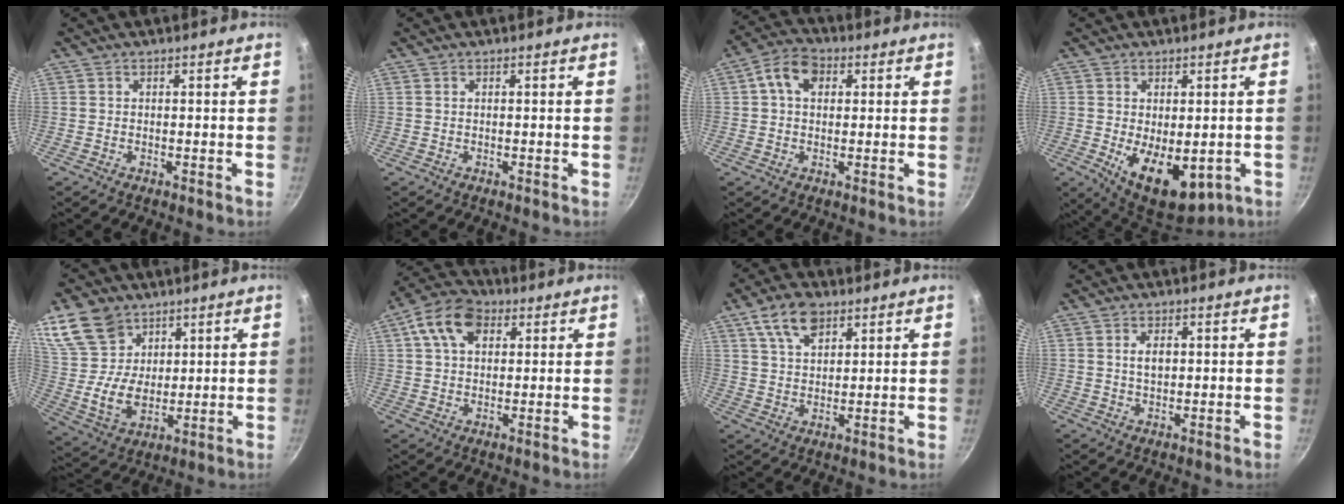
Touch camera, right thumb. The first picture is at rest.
{"total": 0.0}
{"total": 7.3, "force": [1.9, 5.0, 5.0], "torque": [-0.076, 0.015, 0.020]}
{"total": 12.8, "force": [-2.7, 7.2, 10.3], "torque": [-0.129, -0.022, -0.021]}
{"total": 15.6, "force": [8.2, 11.2, 7.0], "torque": [-0.120, -0.030, 0.170]}
{"total": 10.5, "force": [3.9, 7.0, 6.8], "torque": [-0.108, 0.010, 0.053]}
{"total": 8.8, "force": [4.8, 4.8, 5.5], "torque": [-0.085, -0.010, 0.088]}
{"total": 3.1, "force": [0.6, 1.9, 2.4], "torque": [-0.031, 0.000, 0.012]}